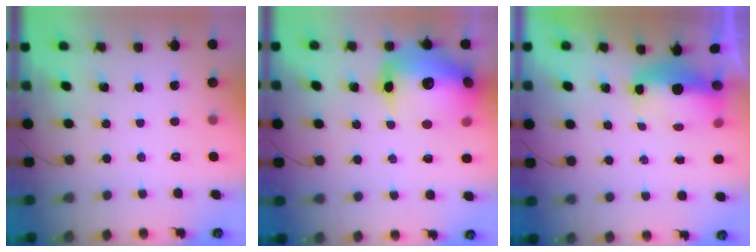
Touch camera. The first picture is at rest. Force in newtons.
{"total": 22.3, "press": 21.8, "slide": 4.6}
{"total": 6.4, "press": 6.4, "slide": 0.6}